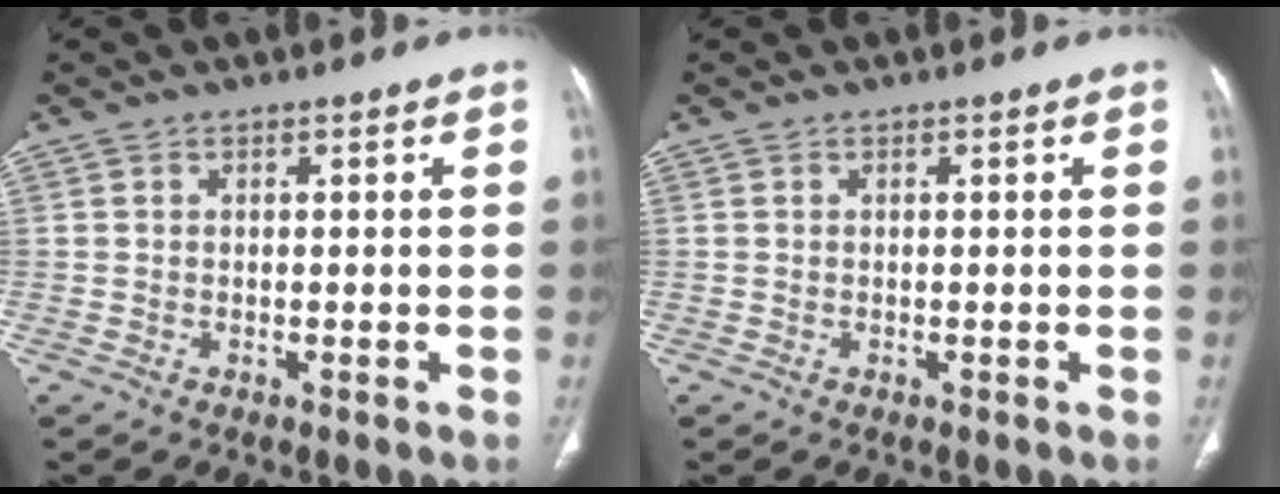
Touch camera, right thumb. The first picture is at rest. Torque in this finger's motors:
{"motor_torque": [0.00, 0.00, -0.03, 0.03, 0.03]}